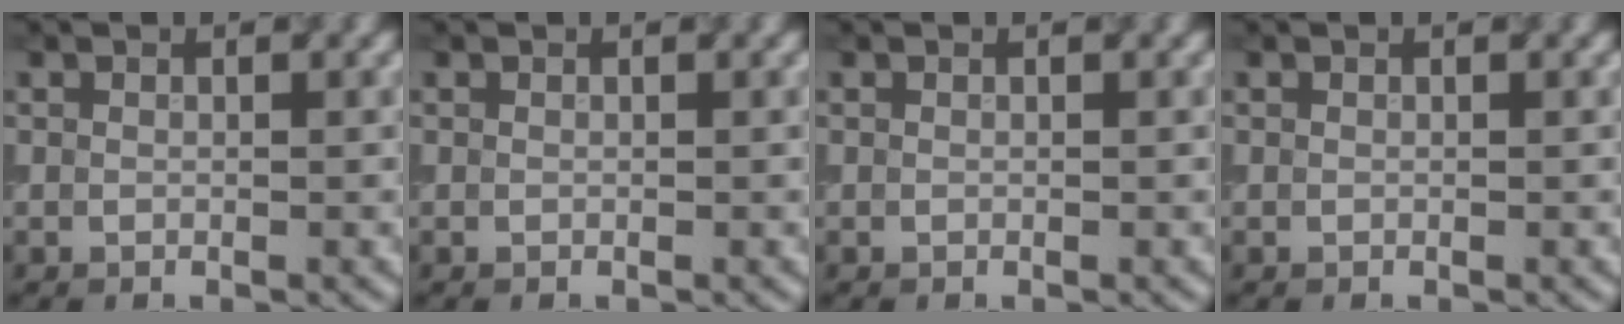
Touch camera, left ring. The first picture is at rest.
{"total": 0.0}
{"total": 0.0}
{"total": 0.0}